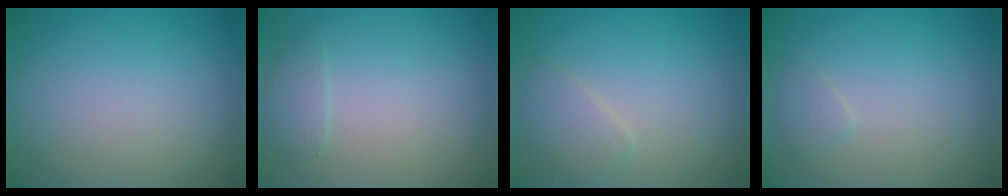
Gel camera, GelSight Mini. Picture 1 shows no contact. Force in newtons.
{"total": 1.1, "press": 1.1, "slide": 0.2}
{"total": 1.8, "press": 1.8, "slide": 0.1}
{"total": 0.8, "press": 0.8, "slide": 0.1}